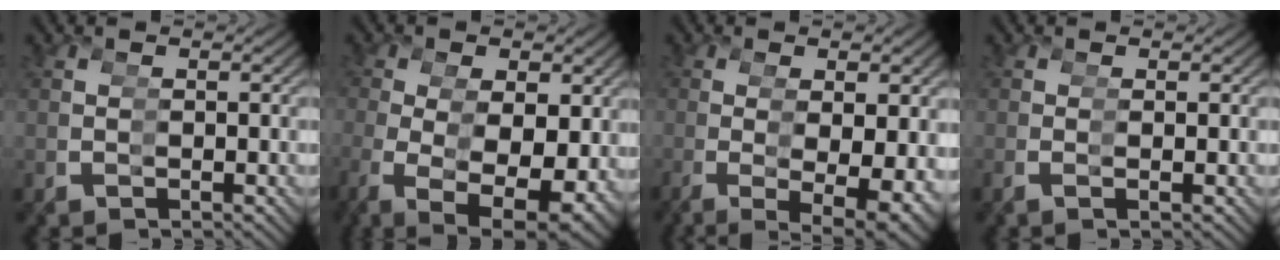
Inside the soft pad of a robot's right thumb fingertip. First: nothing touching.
{"total": 7.1, "force": [-0.9, 4.1, 5.7], "torque": [-0.092, -0.008, -0.007]}
{"total": 5.1, "force": [-0.4, 0.0, 5.1], "torque": [-0.074, 0.013, -0.004]}
{"total": 1.7, "force": [0.4, -1.5, 0.6], "torque": [-0.002, 0.014, 0.002]}